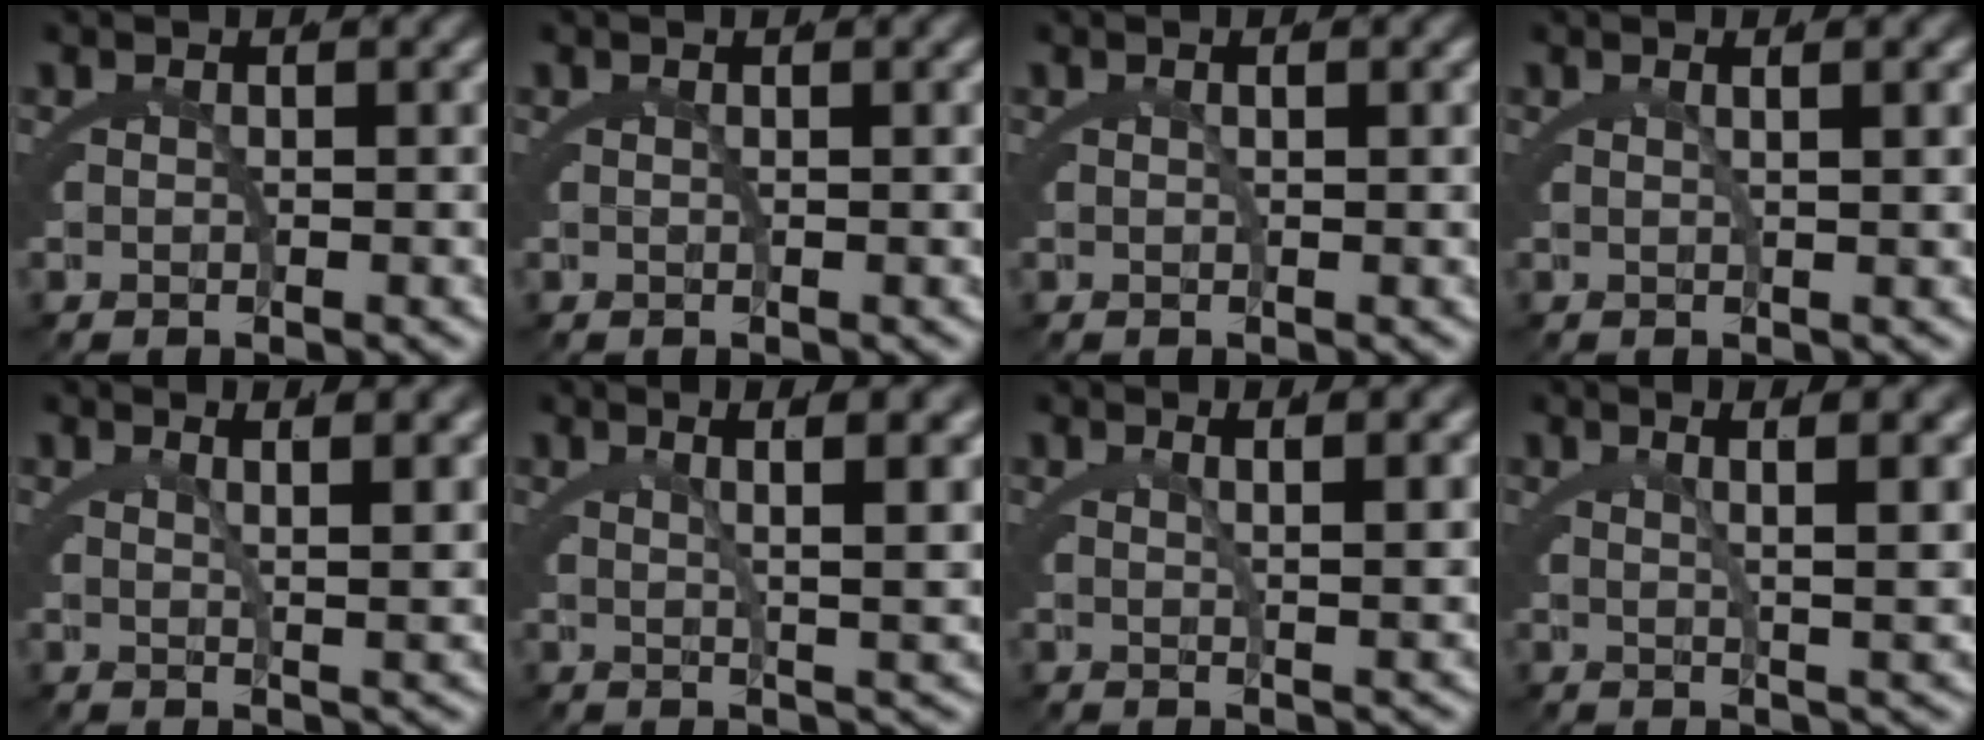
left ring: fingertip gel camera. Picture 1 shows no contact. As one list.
[{"total": 0.7, "force": [0.2, -0.5, 0.4], "torque": [-0.008, 0.001, 0.006]}, {"total": 0.7, "force": [0.2, -0.4, 0.6], "torque": [-0.010, 0.002, 0.005]}, {"total": 1.5, "force": [0.7, -0.8, 1.1], "torque": [-0.012, 0.004, 0.014]}, {"total": 3.5, "force": [2.3, -0.7, 2.5], "torque": [-0.029, 0.001, 0.038]}, {"total": 5.2, "force": [3.0, -0.3, 4.2], "torque": [-0.043, 0.009, 0.047]}, {"total": 2.7, "force": [1.8, -0.9, 1.8], "torque": [-0.022, 0.002, 0.030]}, {"total": 4.7, "force": [2.7, -0.4, 3.8], "torque": [-0.039, 0.008, 0.042]}]